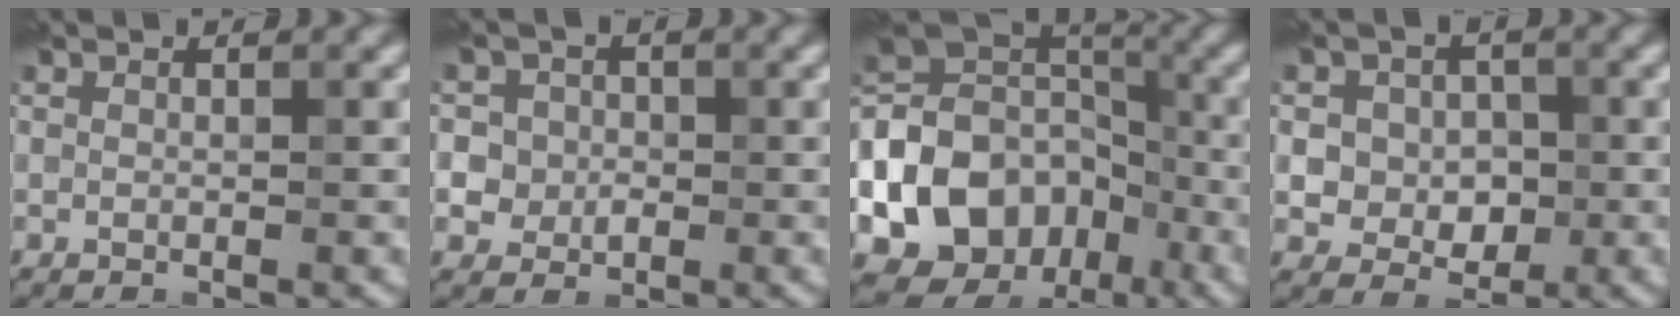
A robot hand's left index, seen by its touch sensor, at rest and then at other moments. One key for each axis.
{"total": 5.0, "fx": 0.5, "fy": 4.8, "fz": 1.6, "tx": -0.012, "ty": 0.034, "tz": -0.010}
{"total": 16.7, "fx": -5.9, "fy": 13.4, "fz": 8.2, "tx": -0.181, "ty": -0.012, "tz": -0.106}
{"total": 5.0, "fx": 0.4, "fy": 4.4, "fz": 2.3, "tx": -0.020, "ty": 0.012, "tz": -0.006}